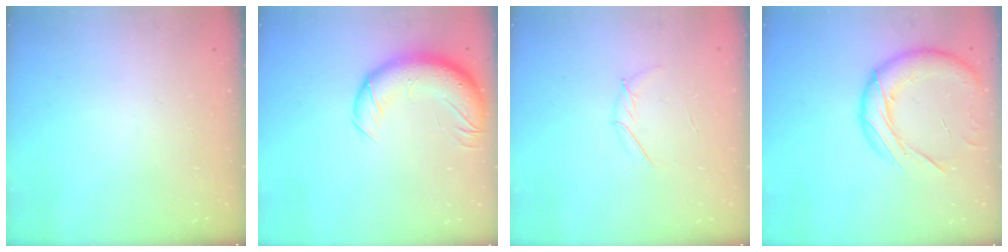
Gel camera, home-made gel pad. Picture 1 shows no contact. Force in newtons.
{"total": 13.3, "press": 12.8, "slide": 3.6}
{"total": 4.1, "press": 4.0, "slide": 1.0}
{"total": 18.1, "press": 17.9, "slide": 2.8}